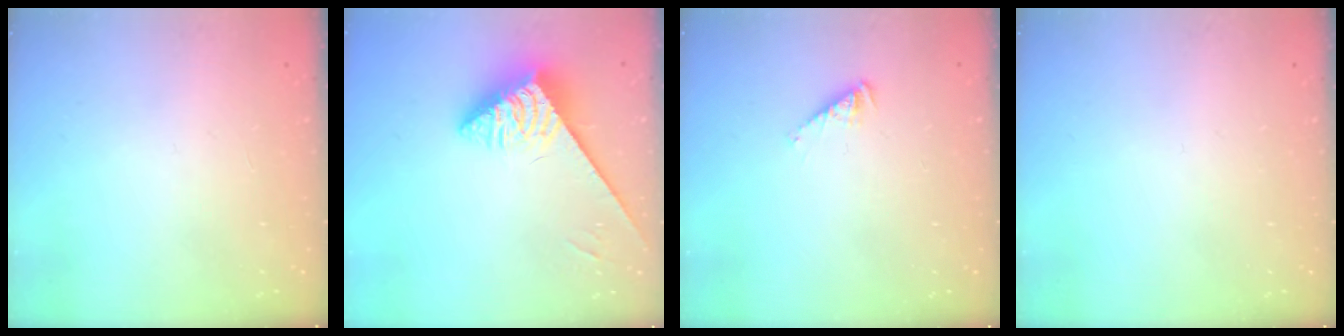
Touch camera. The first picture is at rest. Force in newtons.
{"total": 3.9, "press": 3.8, "slide": 0.8}
{"total": 1.4, "press": 1.3, "slide": 0.2}
{"total": 0.0}